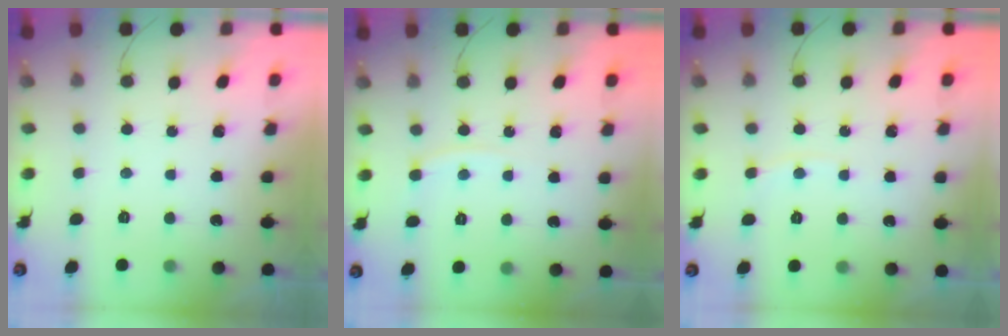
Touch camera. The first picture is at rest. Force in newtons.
{"total": 4.5, "press": 4.5, "slide": 0.3}
{"total": 2.2, "press": 2.2, "slide": 0.3}